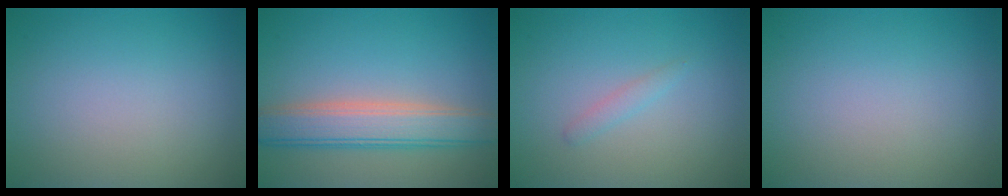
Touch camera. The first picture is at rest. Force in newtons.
{"total": 5.3, "press": 5.3, "slide": 0.4}
{"total": 0.9, "press": 0.9, "slide": 0.0}
{"total": 0.0}